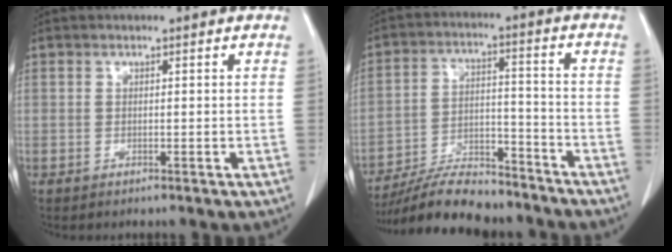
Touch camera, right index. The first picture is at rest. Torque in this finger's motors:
{"motor_torque": [0.76, -1.00, 0.35, 0.08]}